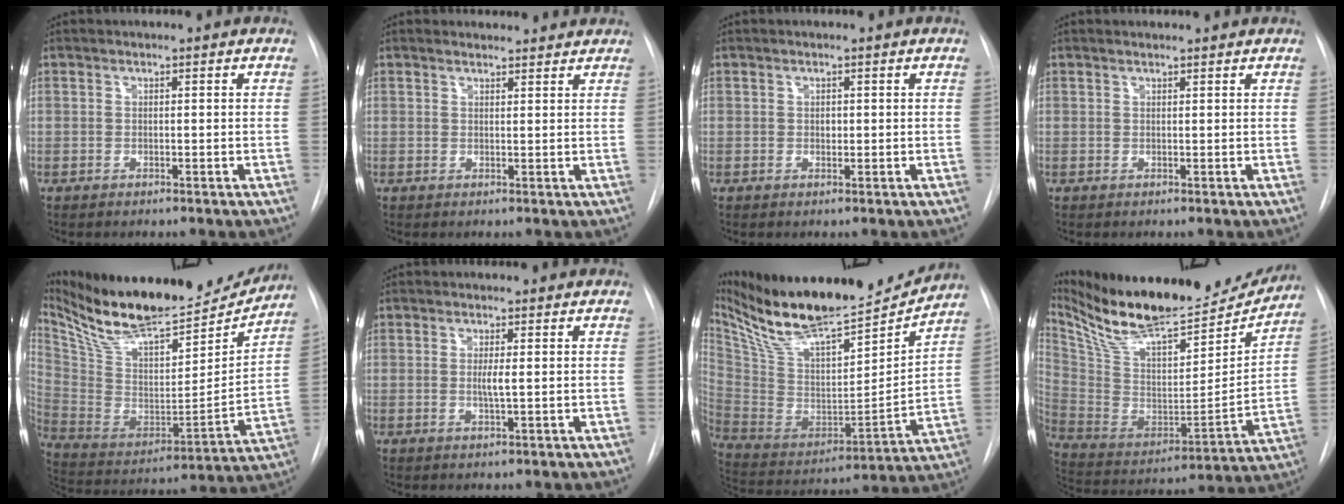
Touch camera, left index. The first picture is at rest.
{"total": 4.5, "force": [4.3, 1.2, 0.4], "torque": [-0.007, 0.014, 0.047]}
{"total": 0.7, "force": [0.1, 0.6, 0.4], "torque": [-0.006, 0.001, 0.002]}
{"total": 1.8, "force": [1.8, 0.2, 0.2], "torque": [-0.010, 0.013, 0.026]}
{"total": 26.3, "force": [23.3, 5.8, 10.9], "torque": [-0.205, -0.032, 0.364]}
{"total": 1.9, "force": [0.1, 0.0, 1.9], "torque": [-0.041, -0.003, 0.001]}
{"total": 23.7, "force": [21.0, 3.7, 10.1], "torque": [-0.195, -0.025, 0.350]}
{"total": 26.9, "force": [23.8, 5.9, 11.1], "torque": [-0.210, -0.038, 0.369]}